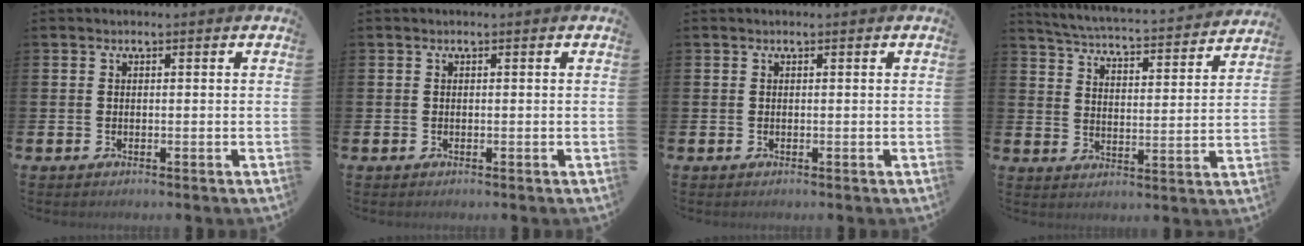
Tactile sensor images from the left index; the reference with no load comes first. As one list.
[{"total": 0.0}, {"total": 0.0}, {"total": 4.8, "force": [4.7, 0.1, 0.9], "torque": [-0.044, -0.044, 0.076]}]